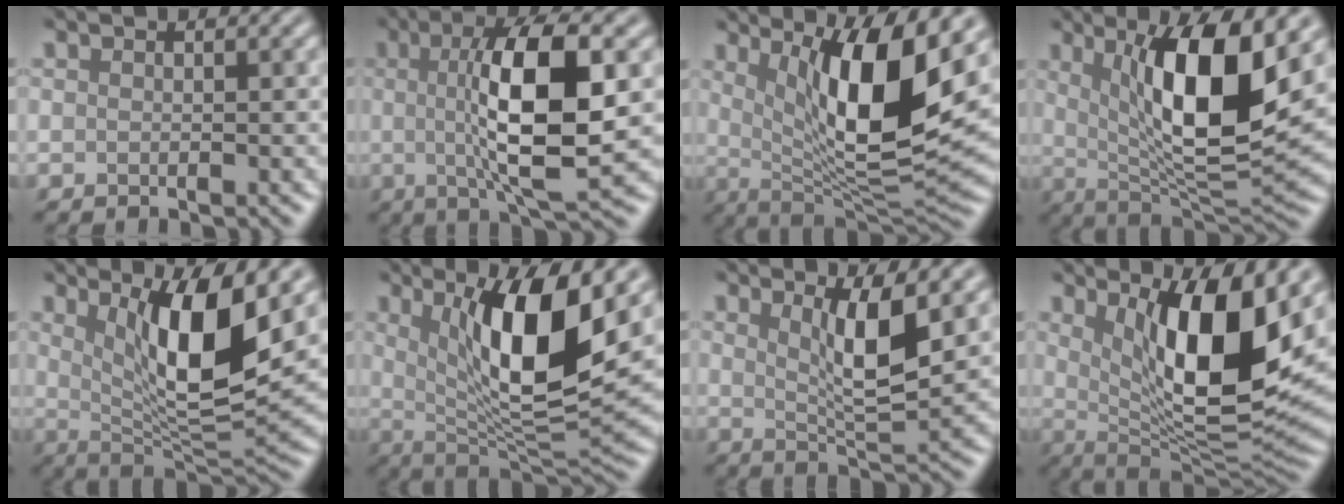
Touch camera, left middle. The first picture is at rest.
{"total": 10.0, "force": [0.7, 2.7, 9.6], "torque": [-0.151, -0.002, 0.016]}
{"total": 11.2, "force": [3.2, 3.1, 10.3], "torque": [-0.153, -0.015, 0.060]}
{"total": 11.1, "force": [2.8, 3.2, 10.3], "torque": [-0.153, -0.014, 0.055]}
{"total": 9.5, "force": [3.1, 2.5, 8.6], "torque": [-0.134, -0.022, 0.061]}
{"total": 10.7, "force": [2.8, 3.0, 9.9], "torque": [-0.148, -0.016, 0.056]}
{"total": 5.4, "force": [1.9, 1.2, 4.9], "torque": [-0.083, -0.009, 0.036]}
{"total": 11.7, "force": [3.5, 3.7, 10.5], "torque": [-0.155, -0.014, 0.063]}